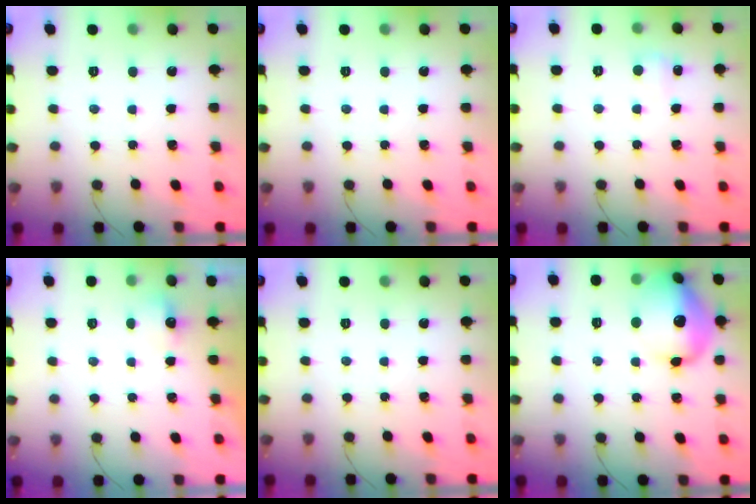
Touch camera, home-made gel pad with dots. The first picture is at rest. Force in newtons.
{"total": 0.0}
{"total": 5.3, "press": 5.0, "slide": 1.5}
{"total": 2.3, "press": 2.2, "slide": 0.7}
{"total": 0.0}
{"total": 16.1, "press": 16.0, "slide": 1.7}